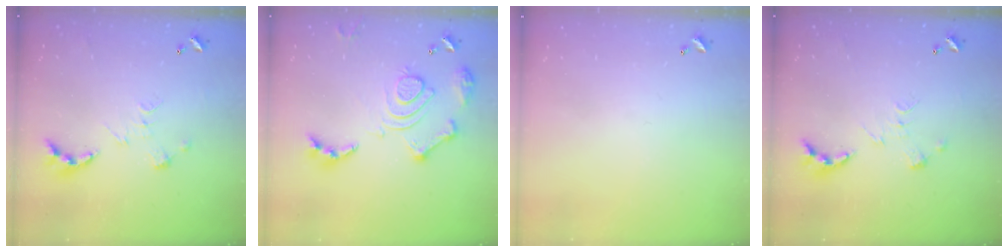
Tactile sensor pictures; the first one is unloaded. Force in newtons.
{"total": 16.1, "press": 16.0, "slide": 1.8}
{"total": 0.0}
{"total": 0.0}